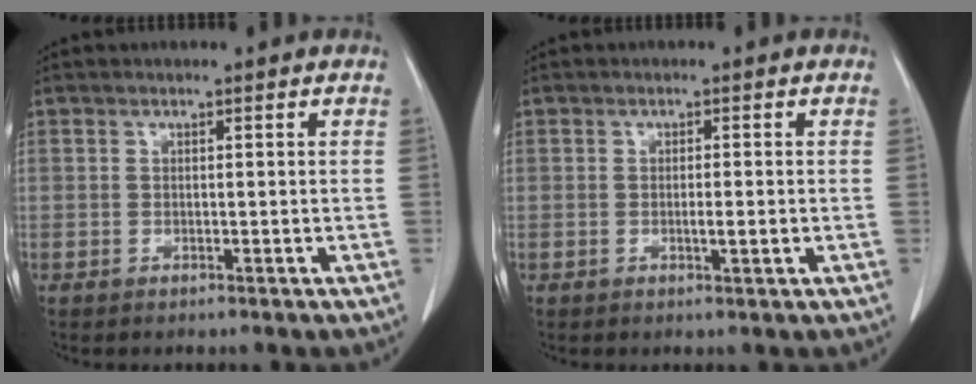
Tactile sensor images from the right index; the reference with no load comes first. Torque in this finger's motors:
{"motor_torque": [0.19, -0.14, 0.14, 0.03]}